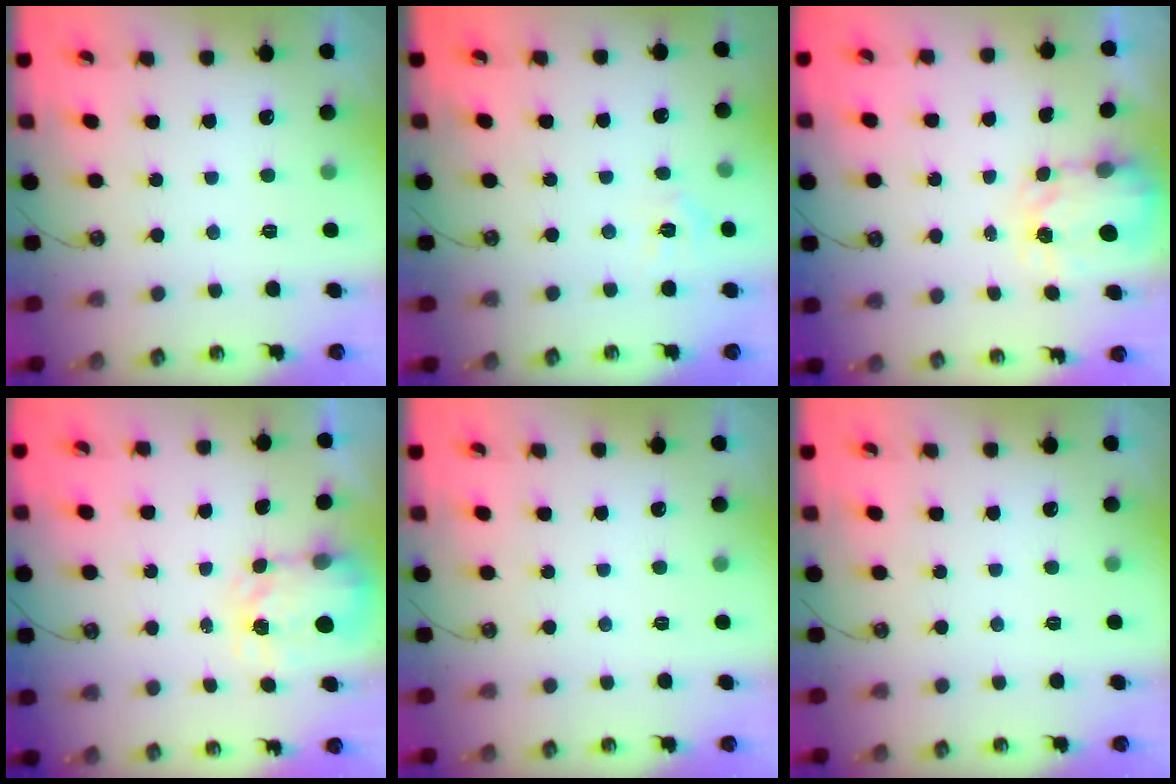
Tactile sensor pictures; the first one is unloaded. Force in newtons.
{"total": 3.6, "press": 3.6, "slide": 0.5}
{"total": 3.6, "press": 3.5, "slide": 0.5}
{"total": 3.8, "press": 3.7, "slide": 0.5}
{"total": 0.0}
{"total": 0.0}